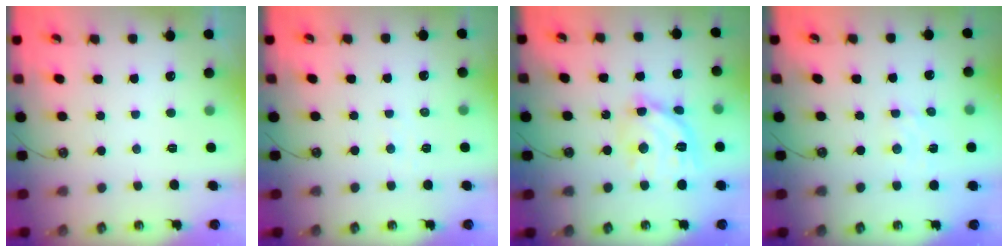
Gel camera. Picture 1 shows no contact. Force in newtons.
{"total": 3.4, "press": 3.3, "slide": 0.5}
{"total": 13.5, "press": 13.5, "slide": 1.2}
{"total": 3.4, "press": 3.3, "slide": 0.5}